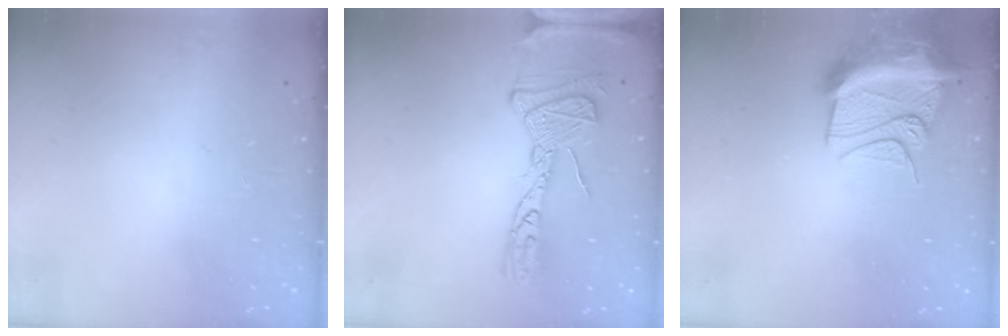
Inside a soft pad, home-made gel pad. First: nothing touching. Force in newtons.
{"total": 16.8, "press": 16.7, "slide": 1.7}
{"total": 15.8, "press": 15.7, "slide": 1.6}